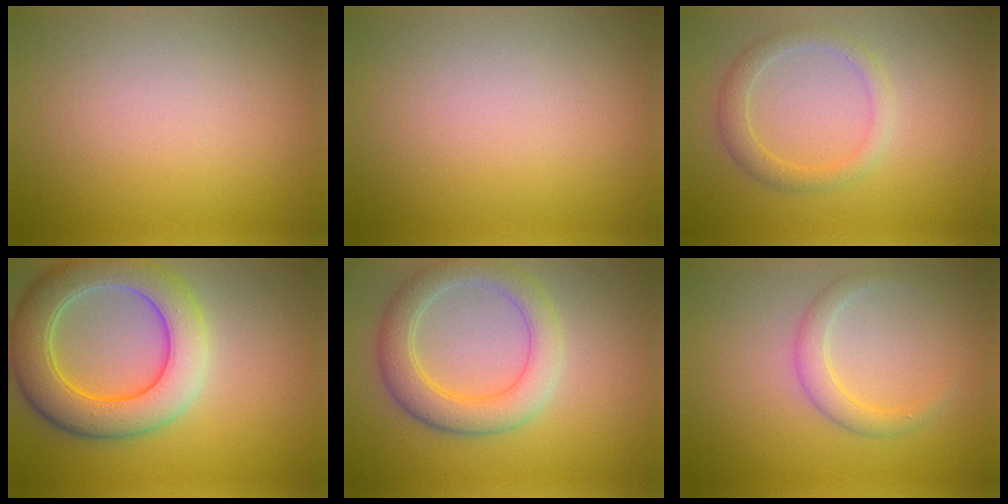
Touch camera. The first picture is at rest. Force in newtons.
{"total": 0.0}
{"total": 2.3, "press": 2.3, "slide": 0.1}
{"total": 7.8, "press": 7.8, "slide": 0.9}
{"total": 4.8, "press": 4.8, "slide": 0.6}
{"total": 2.0, "press": 2.0, "slide": 0.2}